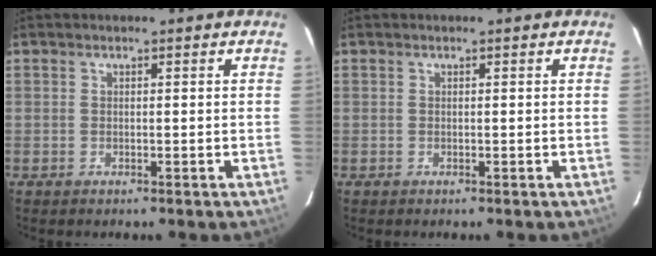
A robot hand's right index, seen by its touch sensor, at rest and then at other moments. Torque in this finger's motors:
{"motor_torque": [0.14, 0.07, -0.01, 0.01]}